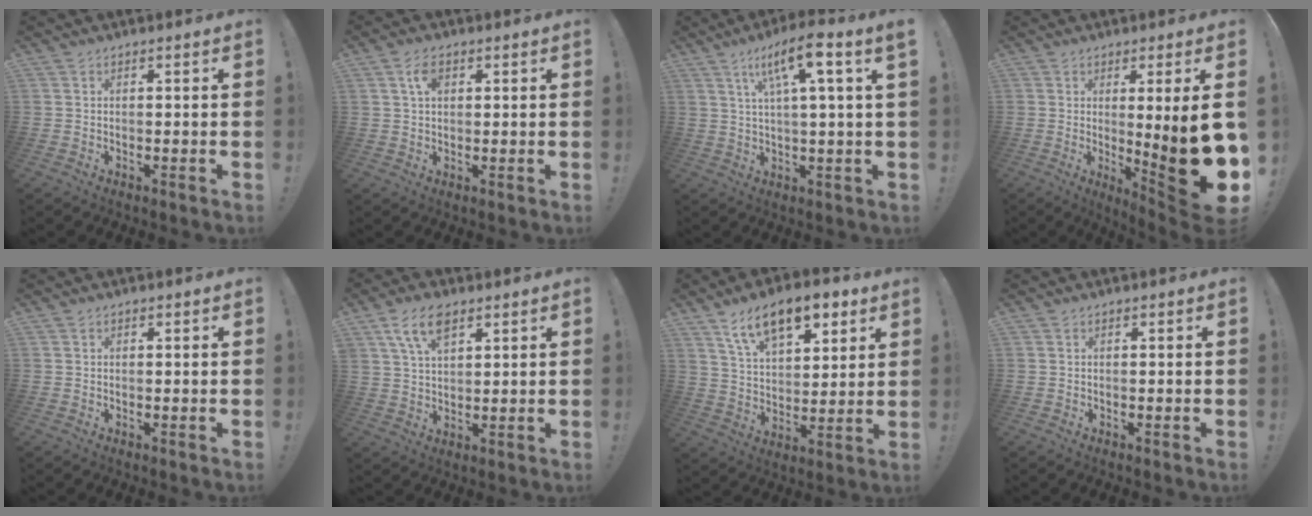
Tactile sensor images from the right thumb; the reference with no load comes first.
{"total": 4.8, "force": [1.8, 2.9, 3.4], "torque": [-0.061, 0.004, 0.031]}
{"total": 10.7, "force": [4.3, -0.1, 9.8], "torque": [-0.163, -0.015, 0.058]}
{"total": 19.1, "force": [-0.5, 2.3, 18.9], "torque": [-0.261, -0.025, 0.004]}
{"total": 0.0}
{"total": 9.3, "force": [5.3, 4.8, 6.0], "torque": [-0.119, -0.004, 0.102]}
{"total": 15.7, "force": [9.5, 7.6, 10.0], "torque": [-0.160, -0.046, 0.169]}
{"total": 0.0}